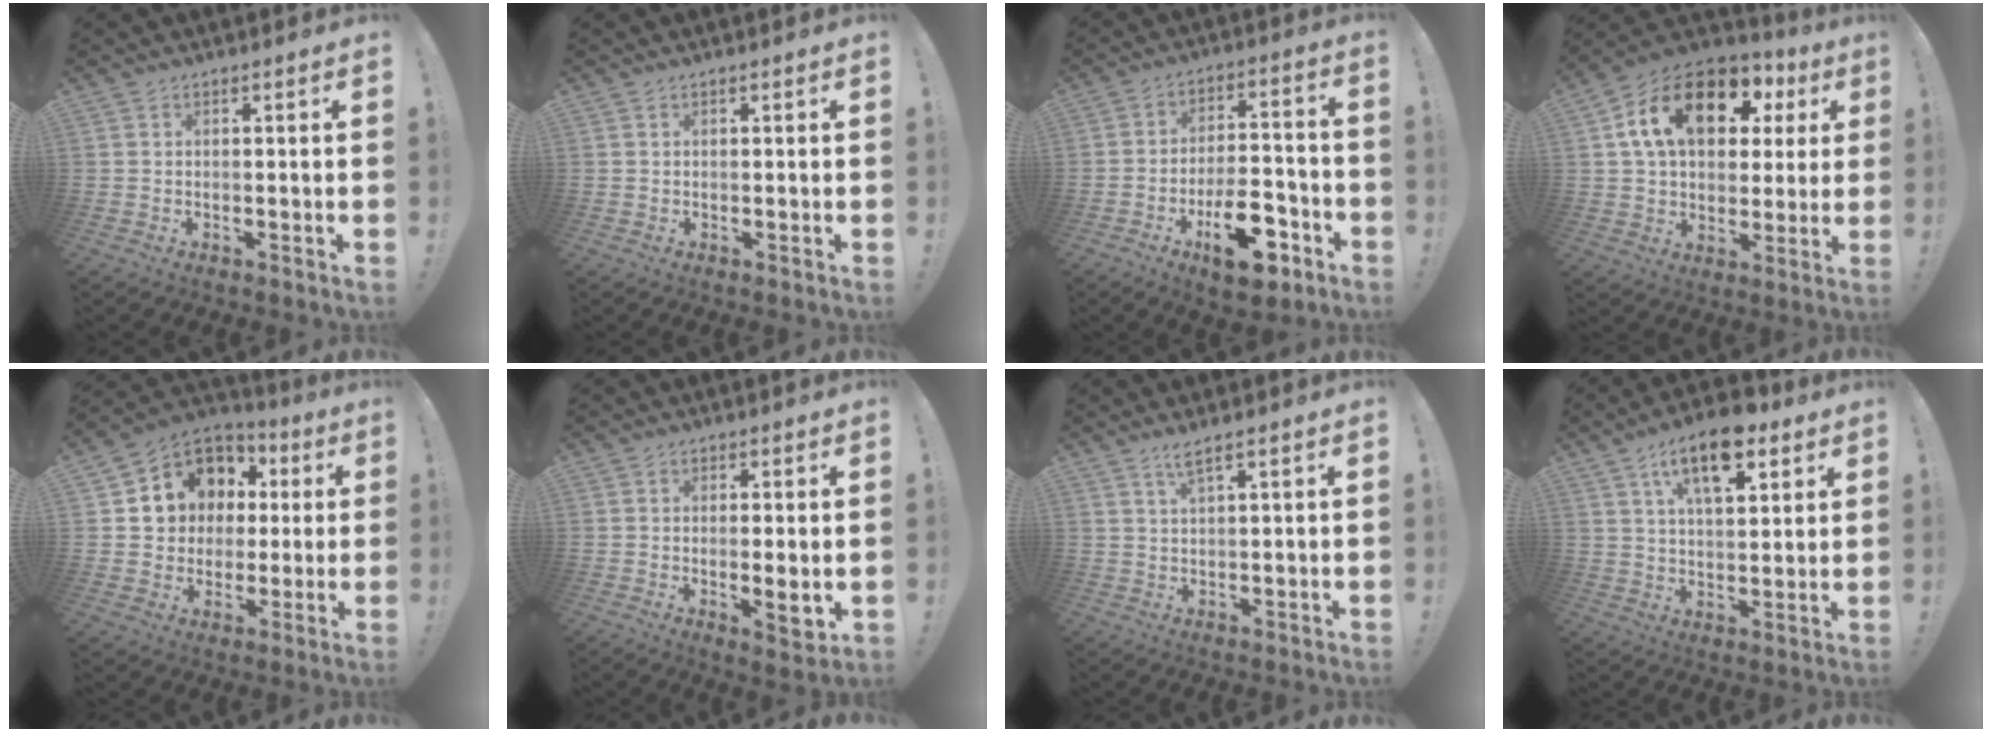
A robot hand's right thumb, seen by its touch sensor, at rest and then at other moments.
{"total": 0.0}
{"total": 15.9, "force": [-8.2, 7.5, 11.3], "torque": [-0.164, 0.064, -0.124]}
{"total": 19.2, "force": [7.2, 12.2, 12.9], "torque": [-0.218, -0.011, 0.127]}
{"total": 12.0, "force": [3.2, 10.9, 4.0], "torque": [-0.063, -0.015, 0.078]}
{"total": 5.0, "force": [-0.1, 1.2, 4.8], "torque": [-0.055, -0.014, 0.001]}
{"total": 3.5, "force": [2.3, 0.2, 2.6], "torque": [-0.055, -0.005, 0.039]}
{"total": 14.7, "force": [8.2, 6.6, 10.3], "torque": [-0.161, -0.030, 0.142]}